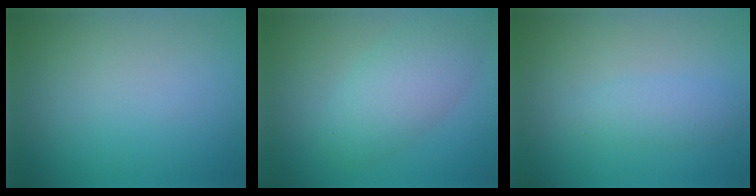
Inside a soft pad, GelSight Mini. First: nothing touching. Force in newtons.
{"total": 5.0, "press": 5.0, "slide": 0.1}
{"total": 2.0, "press": 2.0, "slide": 0.0}